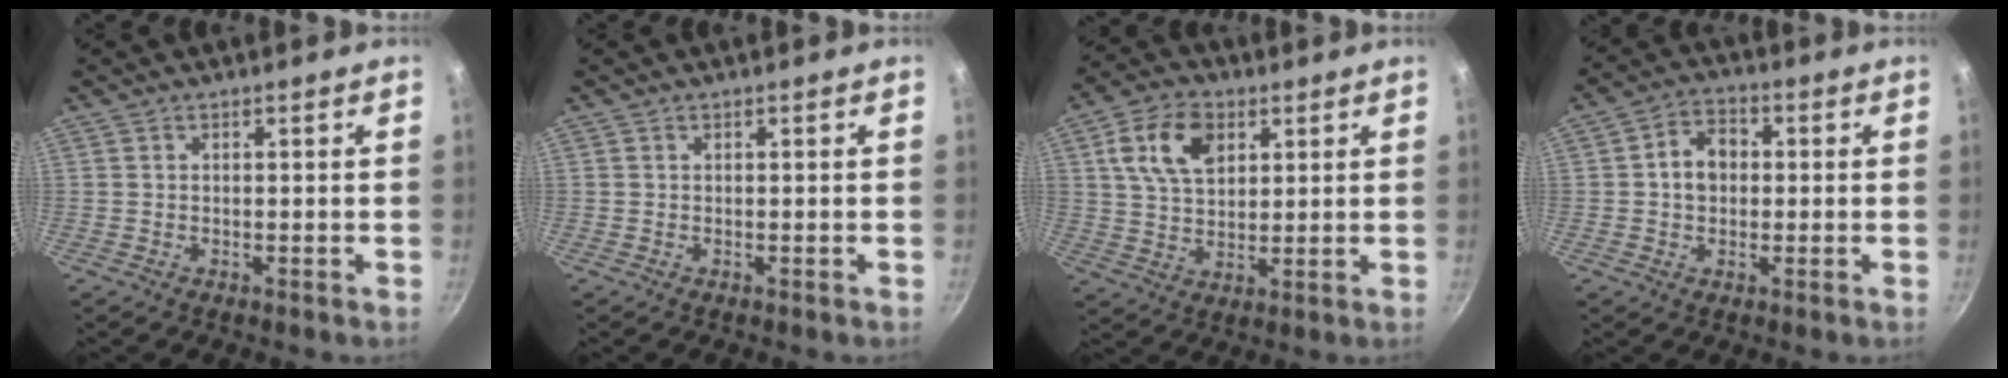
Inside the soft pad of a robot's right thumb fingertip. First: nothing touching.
{"total": 0.0}
{"total": 11.2, "force": [4.0, 7.4, 7.4], "torque": [-0.115, -0.001, 0.070]}
{"total": 6.7, "force": [0.4, 5.3, 4.2], "torque": [-0.042, 0.016, -0.002]}